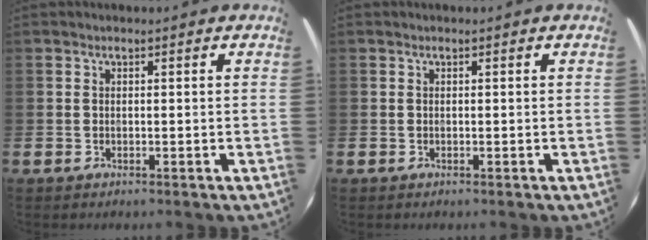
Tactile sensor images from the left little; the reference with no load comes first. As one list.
[{"total": 0.0}]